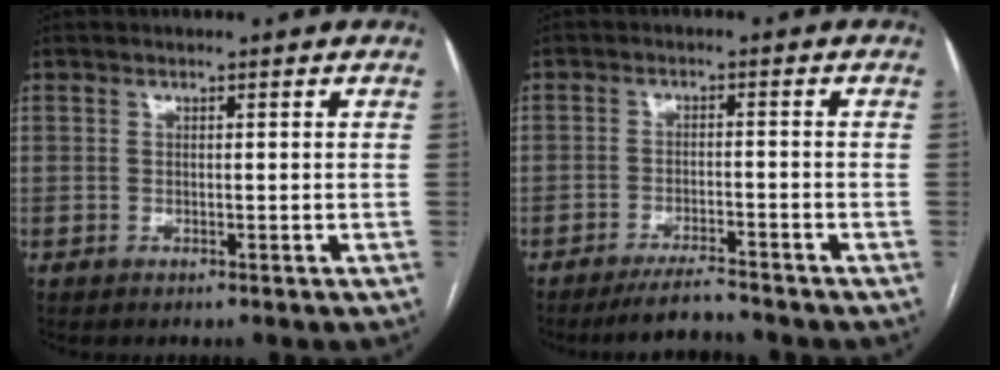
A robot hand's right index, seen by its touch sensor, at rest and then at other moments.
{"total": 4.8, "force": [-4.6, 0.1, 1.5], "torque": [-0.025, -0.014, -0.080]}